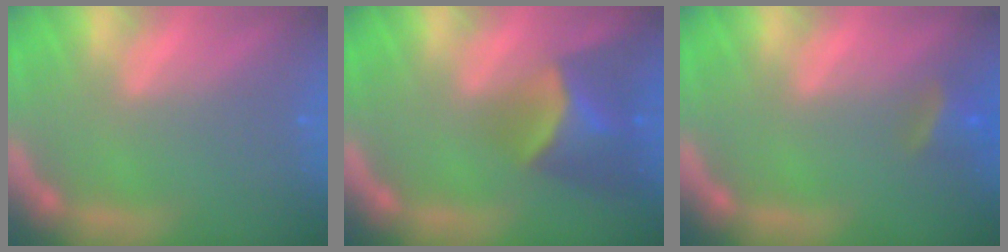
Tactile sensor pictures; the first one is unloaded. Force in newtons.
{"total": 6.5}
{"total": 2.9}